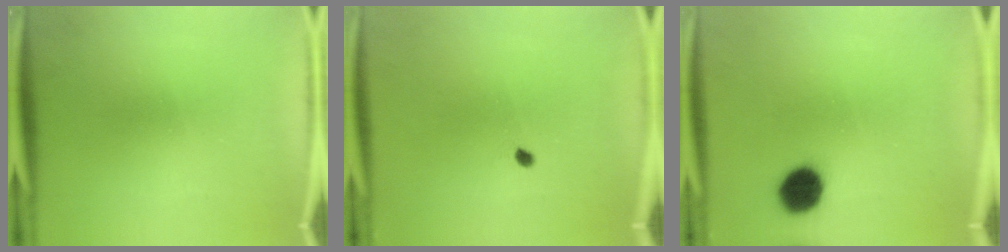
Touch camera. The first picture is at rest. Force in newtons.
{"total": 0.8}
{"total": 8.1}